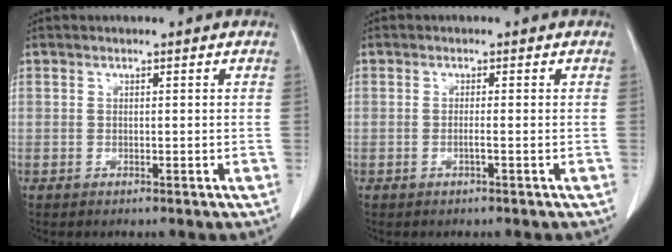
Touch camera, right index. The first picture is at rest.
{"total": 0.9, "force": [-0.4, -0.1, 0.8], "torque": [-0.014, 0.001, -0.007]}